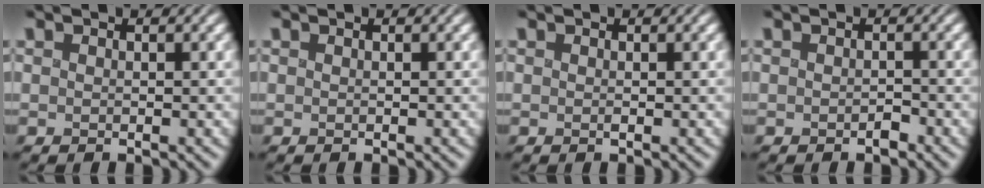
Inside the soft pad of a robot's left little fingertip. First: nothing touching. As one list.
[{"total": 0.0}, {"total": 0.0}, {"total": 0.9, "force": [-0.8, 0.4, 0.3], "torque": [-0.001, -0.004, -0.014]}]